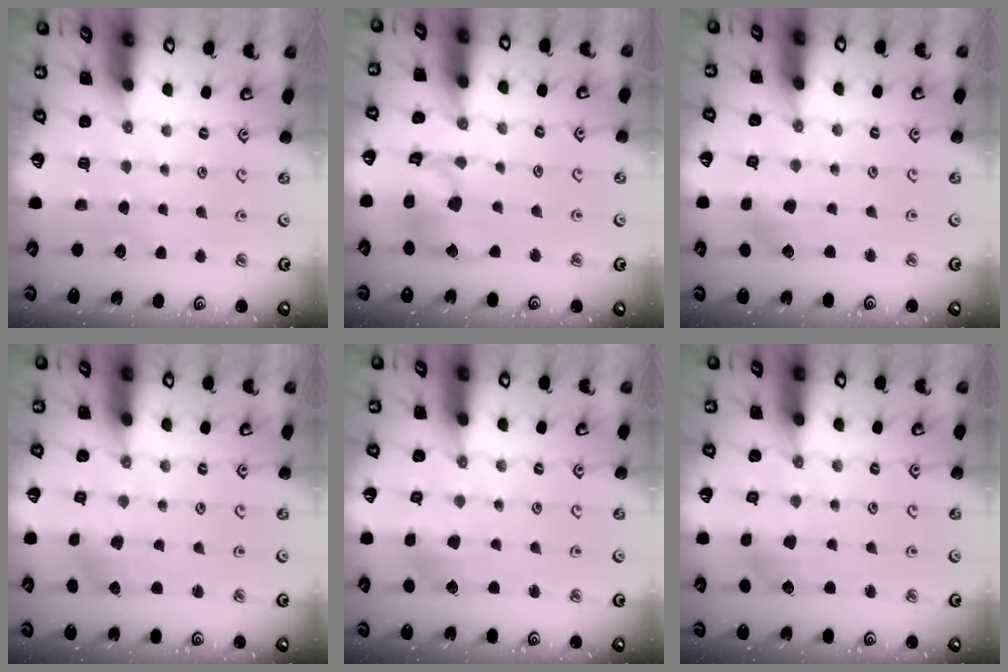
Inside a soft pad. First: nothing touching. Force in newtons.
{"total": 13.6, "press": 13.4, "slide": 1.9}
{"total": 2.8, "press": 2.8, "slide": 0.4}
{"total": 0.5, "press": 0.5, "slide": 0.1}
{"total": 3.0, "press": 3.0, "slide": 0.2}
{"total": 3.0, "press": 3.0, "slide": 0.2}